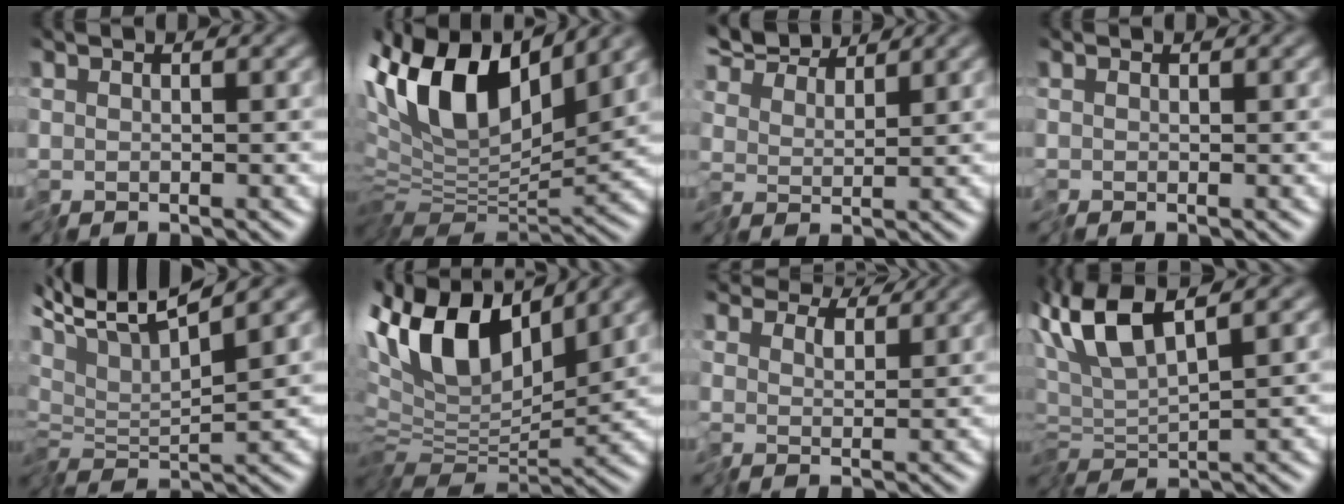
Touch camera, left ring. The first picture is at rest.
{"total": 11.2, "force": [3.9, 5.7, 8.8], "torque": [-0.166, 0.008, 0.071]}
{"total": 6.5, "force": [5.8, 1.8, 2.4], "torque": [-0.066, 0.024, 0.087]}
{"total": 0.0}
{"total": 6.6, "force": [1.6, 1.5, 6.2], "torque": [-0.119, 0.013, 0.017]}
{"total": 11.1, "force": [4.5, 6.1, 8.1], "torque": [-0.156, 0.017, 0.077]}
{"total": 5.1, "force": [4.3, 2.1, 1.7], "torque": [-0.042, 0.010, 0.056]}
{"total": 5.5, "force": [1.8, 1.6, 4.9], "torque": [-0.108, 0.011, 0.027]}